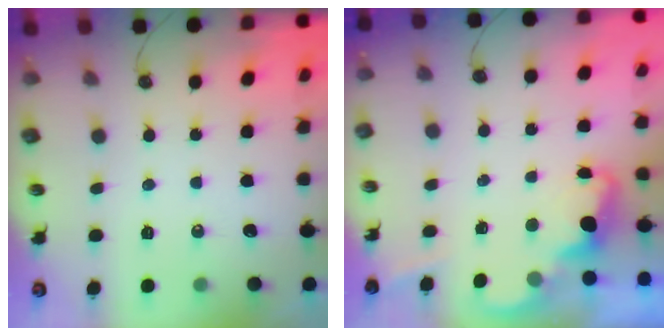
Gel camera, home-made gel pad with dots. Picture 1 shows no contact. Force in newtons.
{"total": 2.4, "press": 2.4, "slide": 0.5}